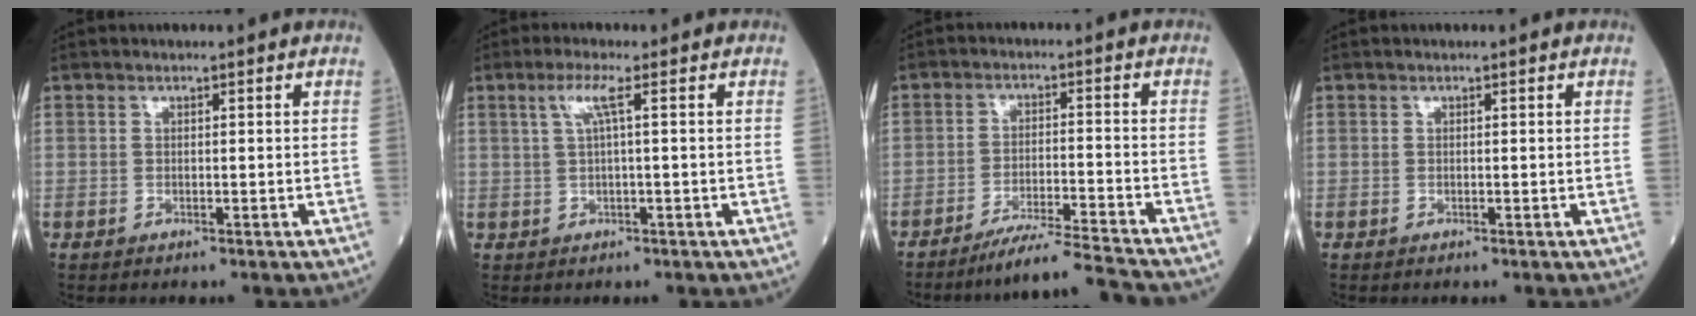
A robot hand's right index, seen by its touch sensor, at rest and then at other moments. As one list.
[{"total": 3.0, "force": [0.9, -0.3, 2.8], "torque": [-0.067, 0.009, 0.020]}, {"total": 9.7, "force": [-9.0, -1.7, 3.1], "torque": [-0.038, -0.011, -0.154]}, {"total": 0.0}]